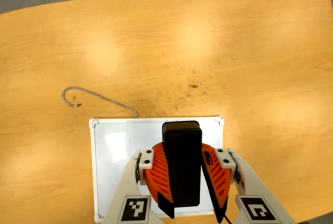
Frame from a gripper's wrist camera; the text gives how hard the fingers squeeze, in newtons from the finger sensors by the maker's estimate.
{"total": 11.2, "left": 11.5, "right": 10.9}